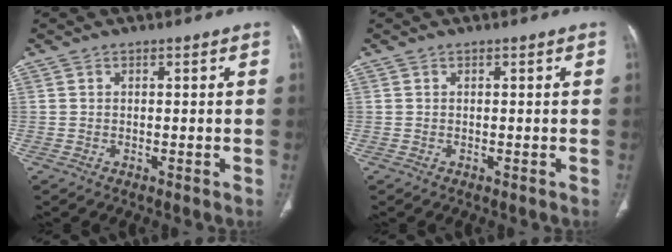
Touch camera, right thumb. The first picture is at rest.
{"total": 0.0}